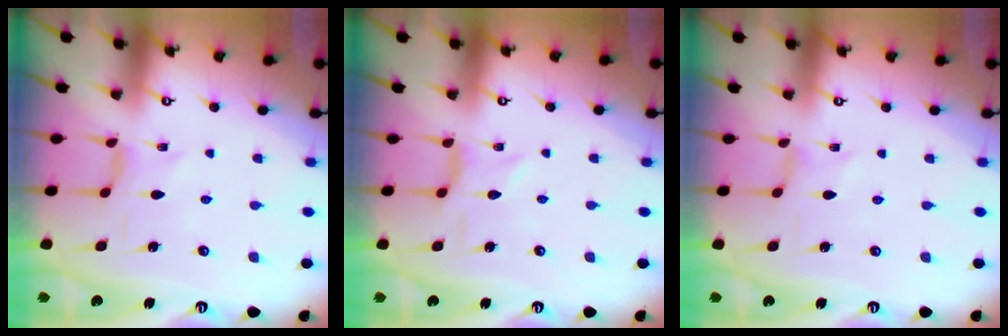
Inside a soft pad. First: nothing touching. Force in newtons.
{"total": 1.5, "press": 1.5, "slide": 0.2}
{"total": 0.0}